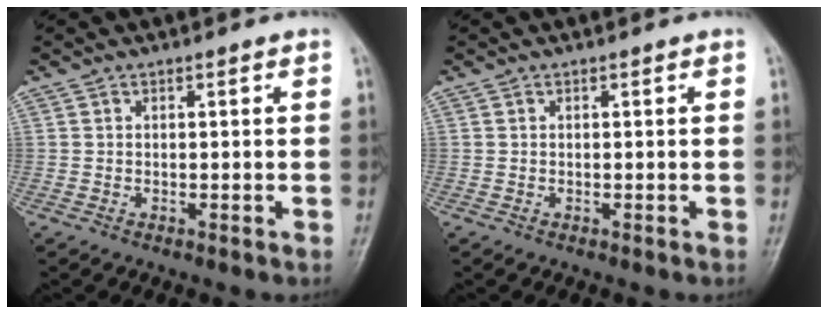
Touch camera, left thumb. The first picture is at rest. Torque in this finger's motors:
{"motor_torque": [-0.01, 0.01, 0.00, 0.00, 0.00]}